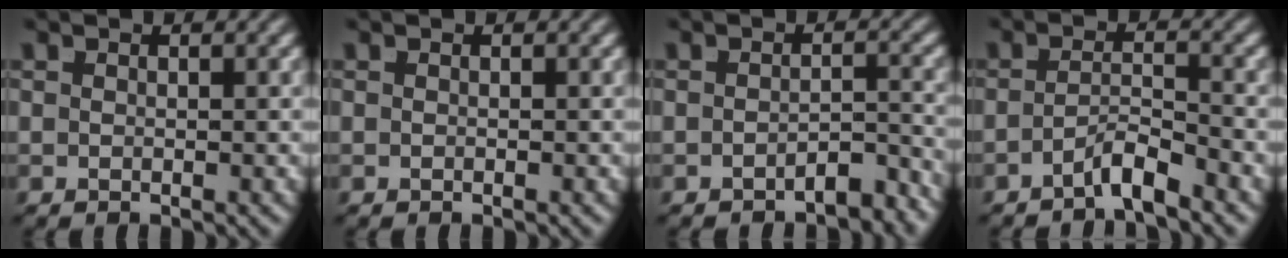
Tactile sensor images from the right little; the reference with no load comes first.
{"total": 0.0}
{"total": 3.0, "force": [-2.9, 0.1, 0.8], "torque": [0.001, -0.009, -0.046]}
{"total": 2.8, "force": [-2.5, 0.0, 1.3], "torque": [-0.014, -0.011, -0.042]}